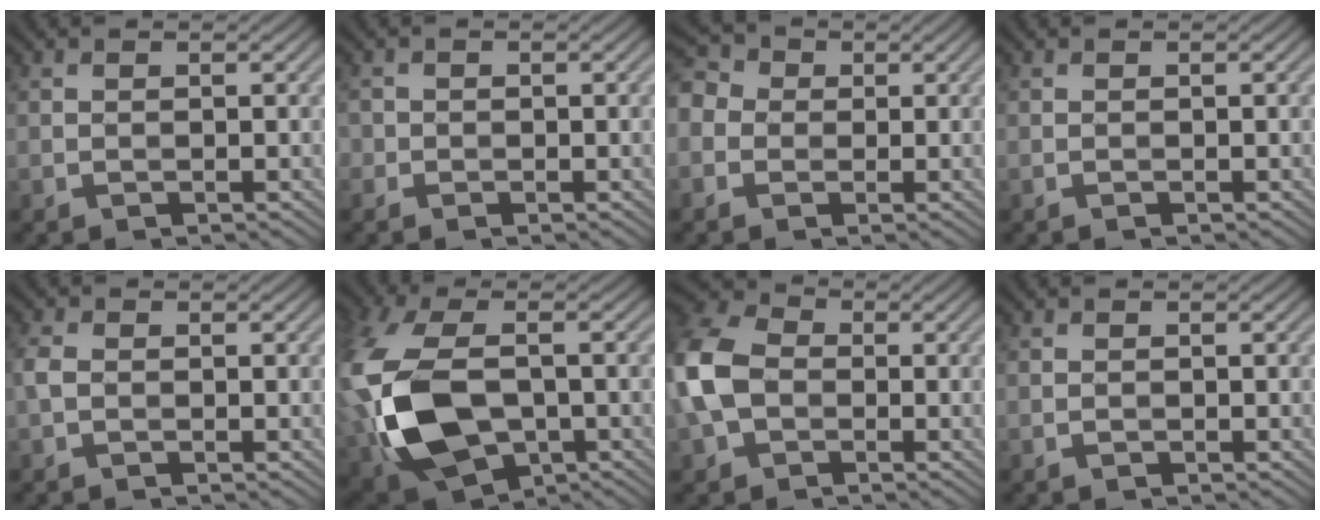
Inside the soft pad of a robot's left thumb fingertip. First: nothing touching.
{"total": 1.0, "force": [-0.4, 0.9, 0.1], "torque": [0.003, -0.006, -0.011]}
{"total": 4.5, "force": [-0.5, 4.1, 1.8], "torque": [-0.062, 0.006, -0.021]}
{"total": 0.5, "force": [-0.1, 0.0, 0.5], "torque": [-0.006, -0.001, -0.003]}
{"total": 2.0, "force": [-0.4, 1.4, 1.5], "torque": [-0.037, 0.000, -0.010]}
{"total": 16.4, "force": [-3.3, 9.9, 12.6], "torque": [-0.340, -0.029, -0.049]}
{"total": 9.8, "force": [-1.0, 7.3, 6.4], "torque": [-0.188, 0.004, -0.036]}
{"total": 0.6, "force": [-0.3, 0.3, 0.4], "torque": [-0.007, -0.001, -0.003]}